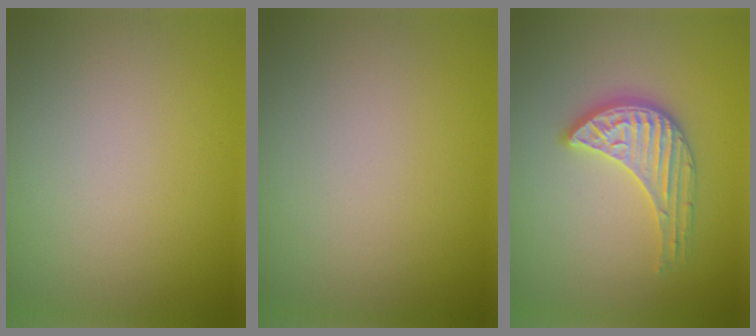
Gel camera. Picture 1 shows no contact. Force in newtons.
{"total": 0.0}
{"total": 3.5, "press": 3.4, "slide": 1.1}